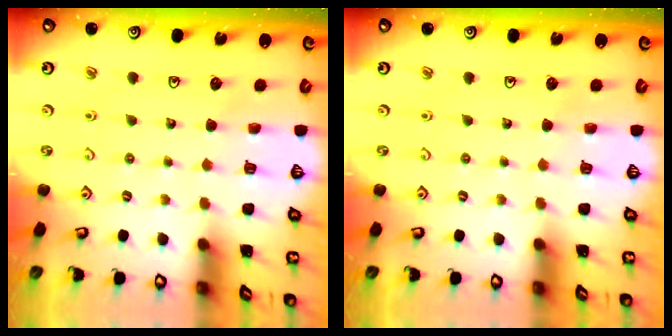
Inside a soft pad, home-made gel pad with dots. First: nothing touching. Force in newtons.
{"total": 0.0}